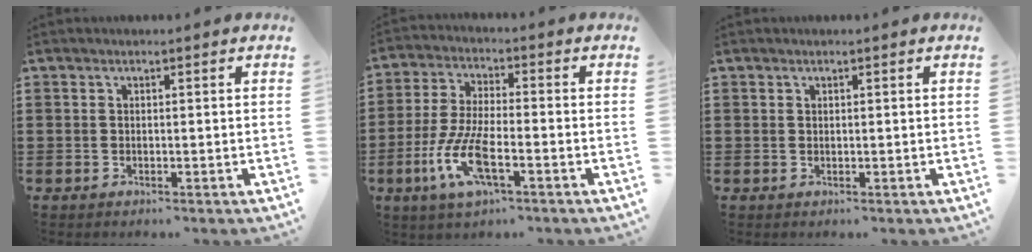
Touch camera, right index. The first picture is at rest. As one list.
[{"total": 9.1, "force": [-3.9, 2.6, 7.8], "torque": [-0.188, -0.017, -0.077]}, {"total": 0.0}]